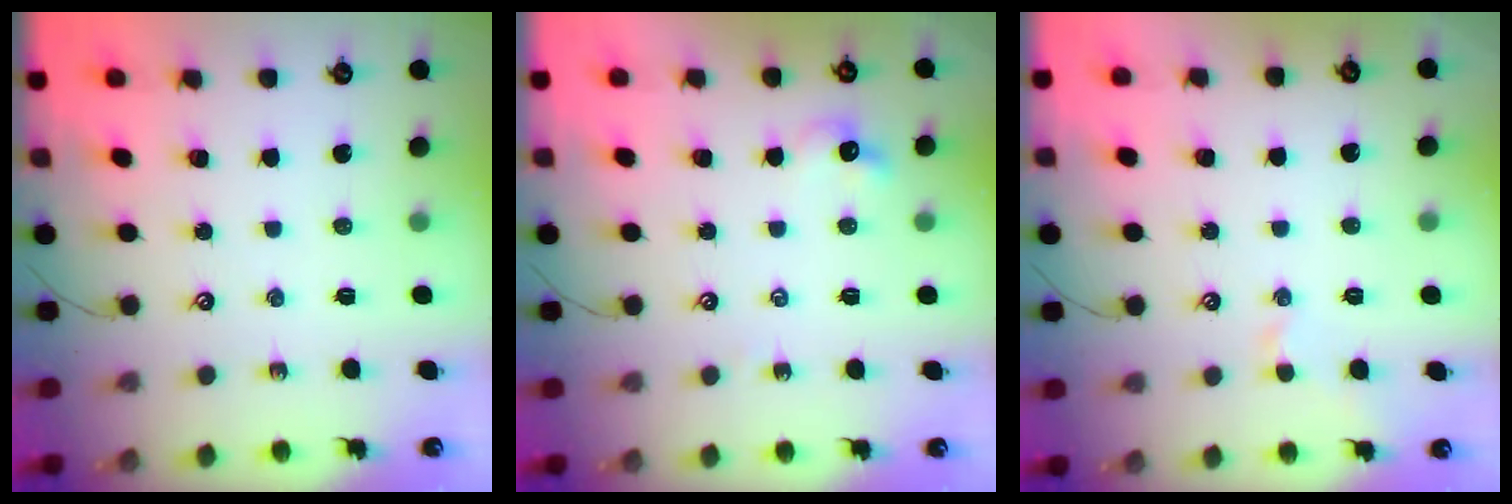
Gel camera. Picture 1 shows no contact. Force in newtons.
{"total": 6.3, "press": 6.3, "slide": 0.8}
{"total": 0.9, "press": 0.7, "slide": 0.6}